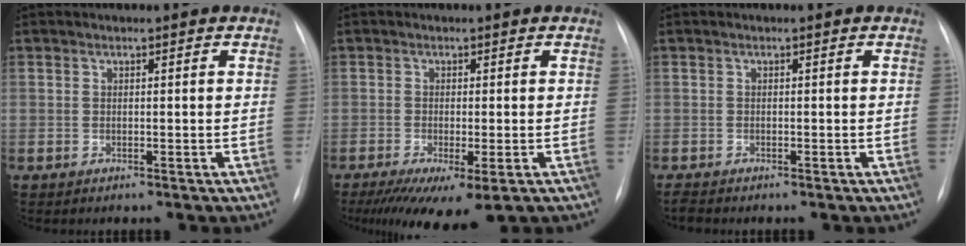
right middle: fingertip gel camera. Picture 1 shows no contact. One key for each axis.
{"total": 9.4, "fx": -5.9, "fy": 2.4, "fz": 7.0, "tx": -0.105, "ty": -0.025, "tz": -0.092}
{"total": 0.0}